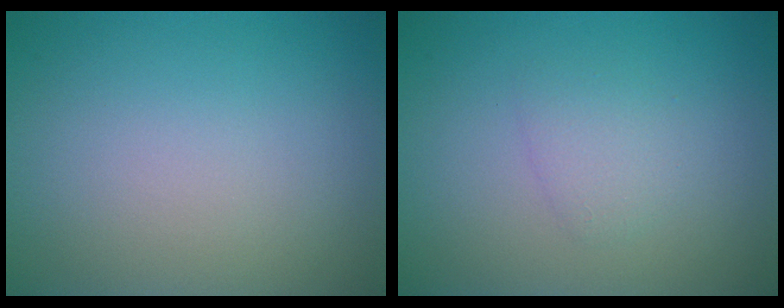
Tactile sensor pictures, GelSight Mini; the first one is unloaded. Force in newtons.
{"total": 1.5, "press": 1.5, "slide": 0.1}